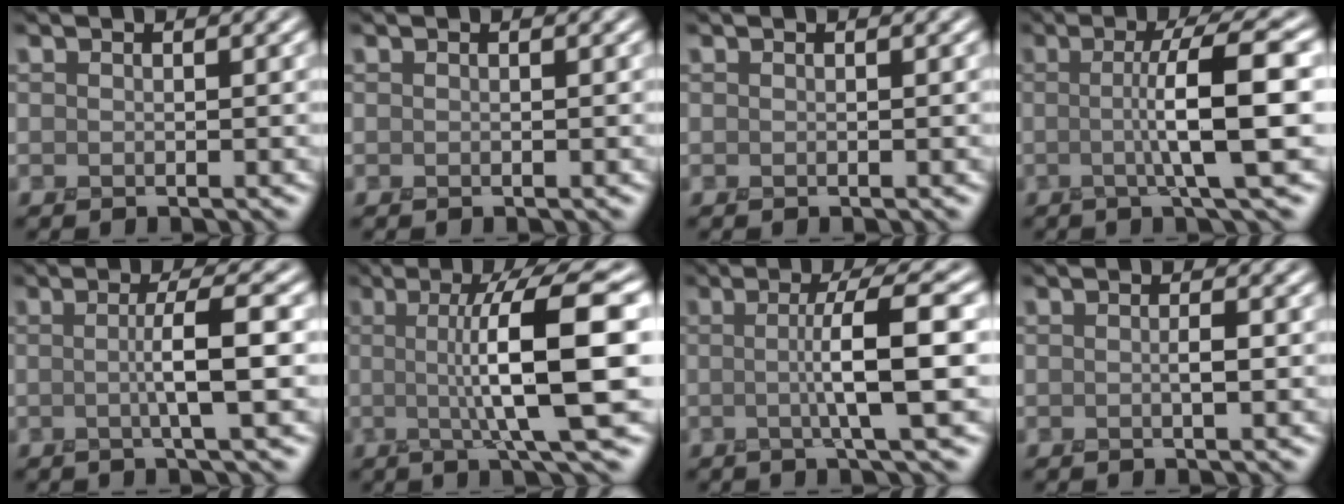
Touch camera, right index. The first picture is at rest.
{"total": 0.0}
{"total": 0.0}
{"total": 6.9, "force": [-0.1, 0.9, 6.9], "torque": [-0.106, 0.009, -0.007]}
{"total": 3.8, "force": [0.1, 0.4, 3.7], "torque": [-0.059, 0.001, -0.007]}
{"total": 10.0, "force": [0.6, 1.8, 9.8], "torque": [-0.131, 0.006, 0.010]}
{"total": 5.5, "force": [0.1, 0.7, 5.5], "torque": [-0.086, 0.006, -0.007]}
{"total": 0.9, "force": [0.0, 0.0, 0.9], "torque": [-0.017, 0.005, 0.000]}